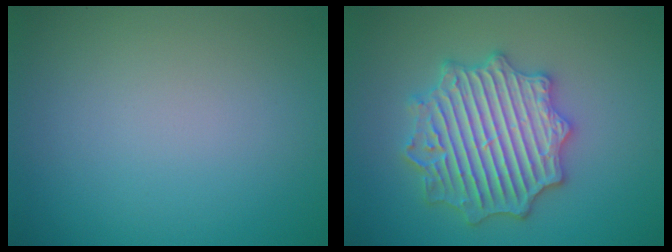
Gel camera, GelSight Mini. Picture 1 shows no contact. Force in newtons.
{"total": 6.7, "press": 6.6, "slide": 1.0}